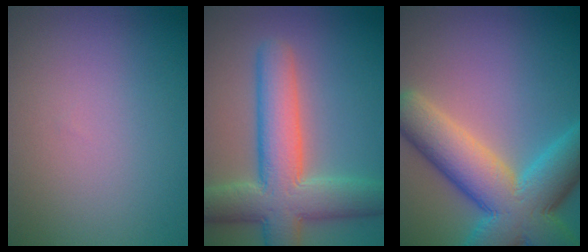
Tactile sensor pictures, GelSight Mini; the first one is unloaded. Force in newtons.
{"total": 8.9, "press": 8.9, "slide": 0.5}
{"total": 12.0, "press": 11.9, "slide": 0.7}